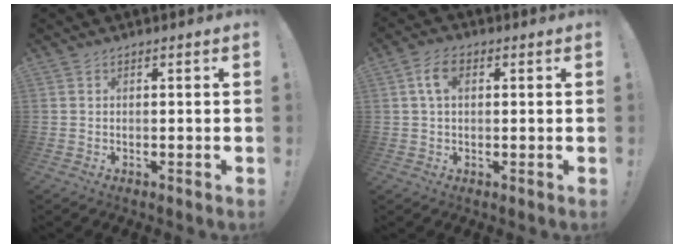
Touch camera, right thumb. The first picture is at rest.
{"total": 6.1, "force": [1.8, 3.7, 4.6], "torque": [-0.088, 0.005, 0.030]}